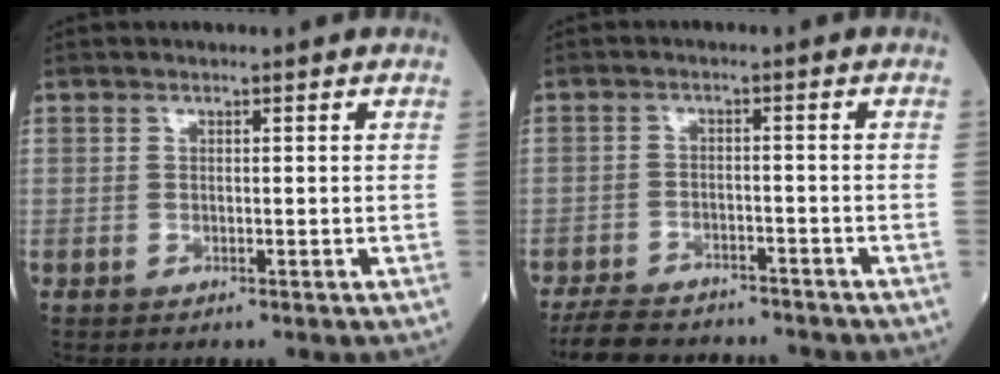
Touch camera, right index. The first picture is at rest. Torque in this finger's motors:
{"motor_torque": [0.80, -0.83, 0.10, 0.02]}